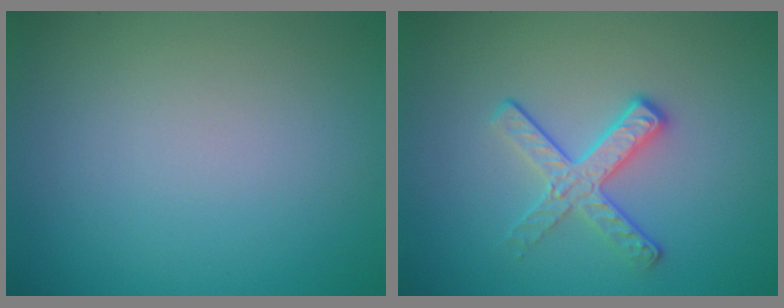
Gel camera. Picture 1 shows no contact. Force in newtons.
{"total": 3.0, "press": 2.6, "slide": 1.6}